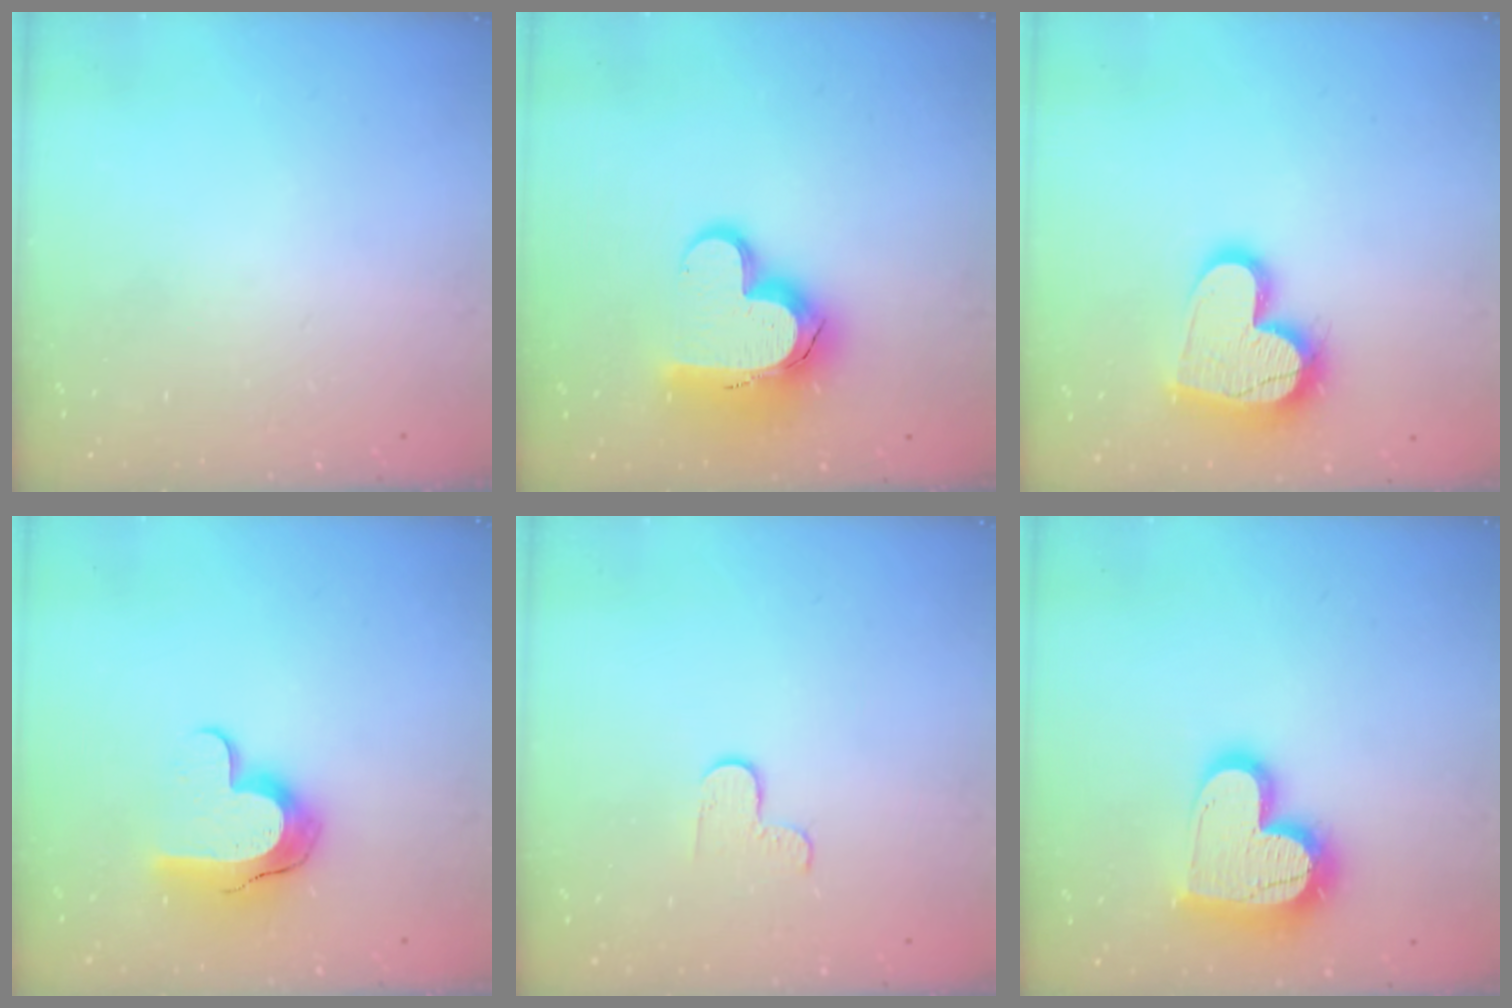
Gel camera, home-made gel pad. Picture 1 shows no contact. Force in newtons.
{"total": 15.6, "press": 15.5, "slide": 1.3}
{"total": 16.5, "press": 16.5, "slide": 1.1}
{"total": 11.1, "press": 11.1, "slide": 0.8}
{"total": 3.0, "press": 3.0, "slide": 0.4}
{"total": 17.7, "press": 17.7, "slide": 1.3}